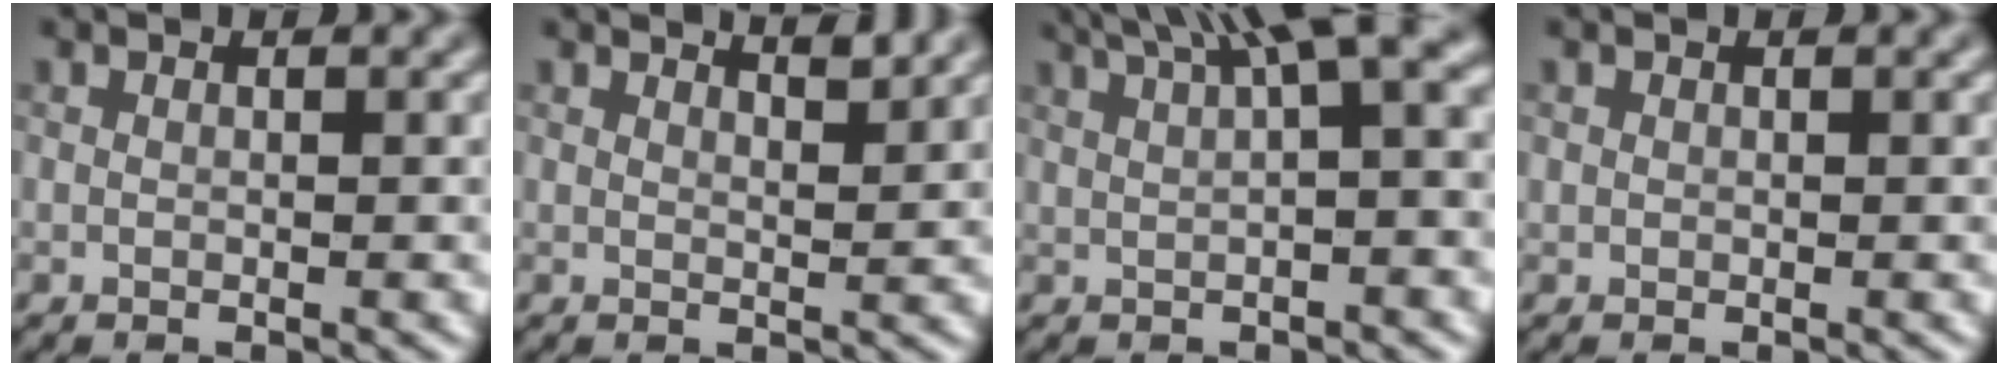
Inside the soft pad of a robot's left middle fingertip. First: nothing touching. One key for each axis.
{"total": 2.6, "fx": 2.3, "fy": 0.4, "fz": 0.9, "tx": 0.011, "ty": 0.015, "tz": 0.021}
{"total": 7.9, "fx": 4.0, "fy": 1.9, "fz": 6.5, "tx": -0.085, "ty": 0.034, "tz": 0.063}
{"total": 0.0}